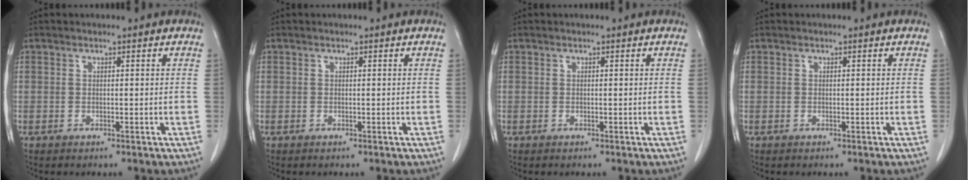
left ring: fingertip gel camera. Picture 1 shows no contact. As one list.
[{"total": 0.0}, {"total": 0.0}, {"total": 0.0}]